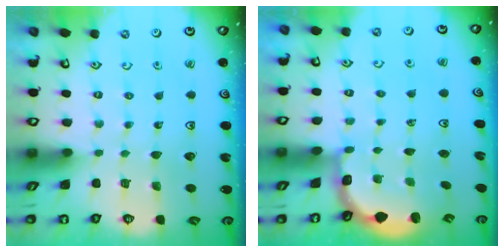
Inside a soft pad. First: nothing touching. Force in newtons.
{"total": 2.7, "press": 2.3, "slide": 1.4}